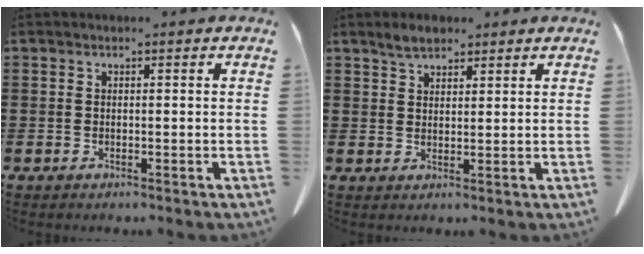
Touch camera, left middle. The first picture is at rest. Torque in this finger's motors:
{"motor_torque": [0.06, 0.01, 0.10, 0.03]}